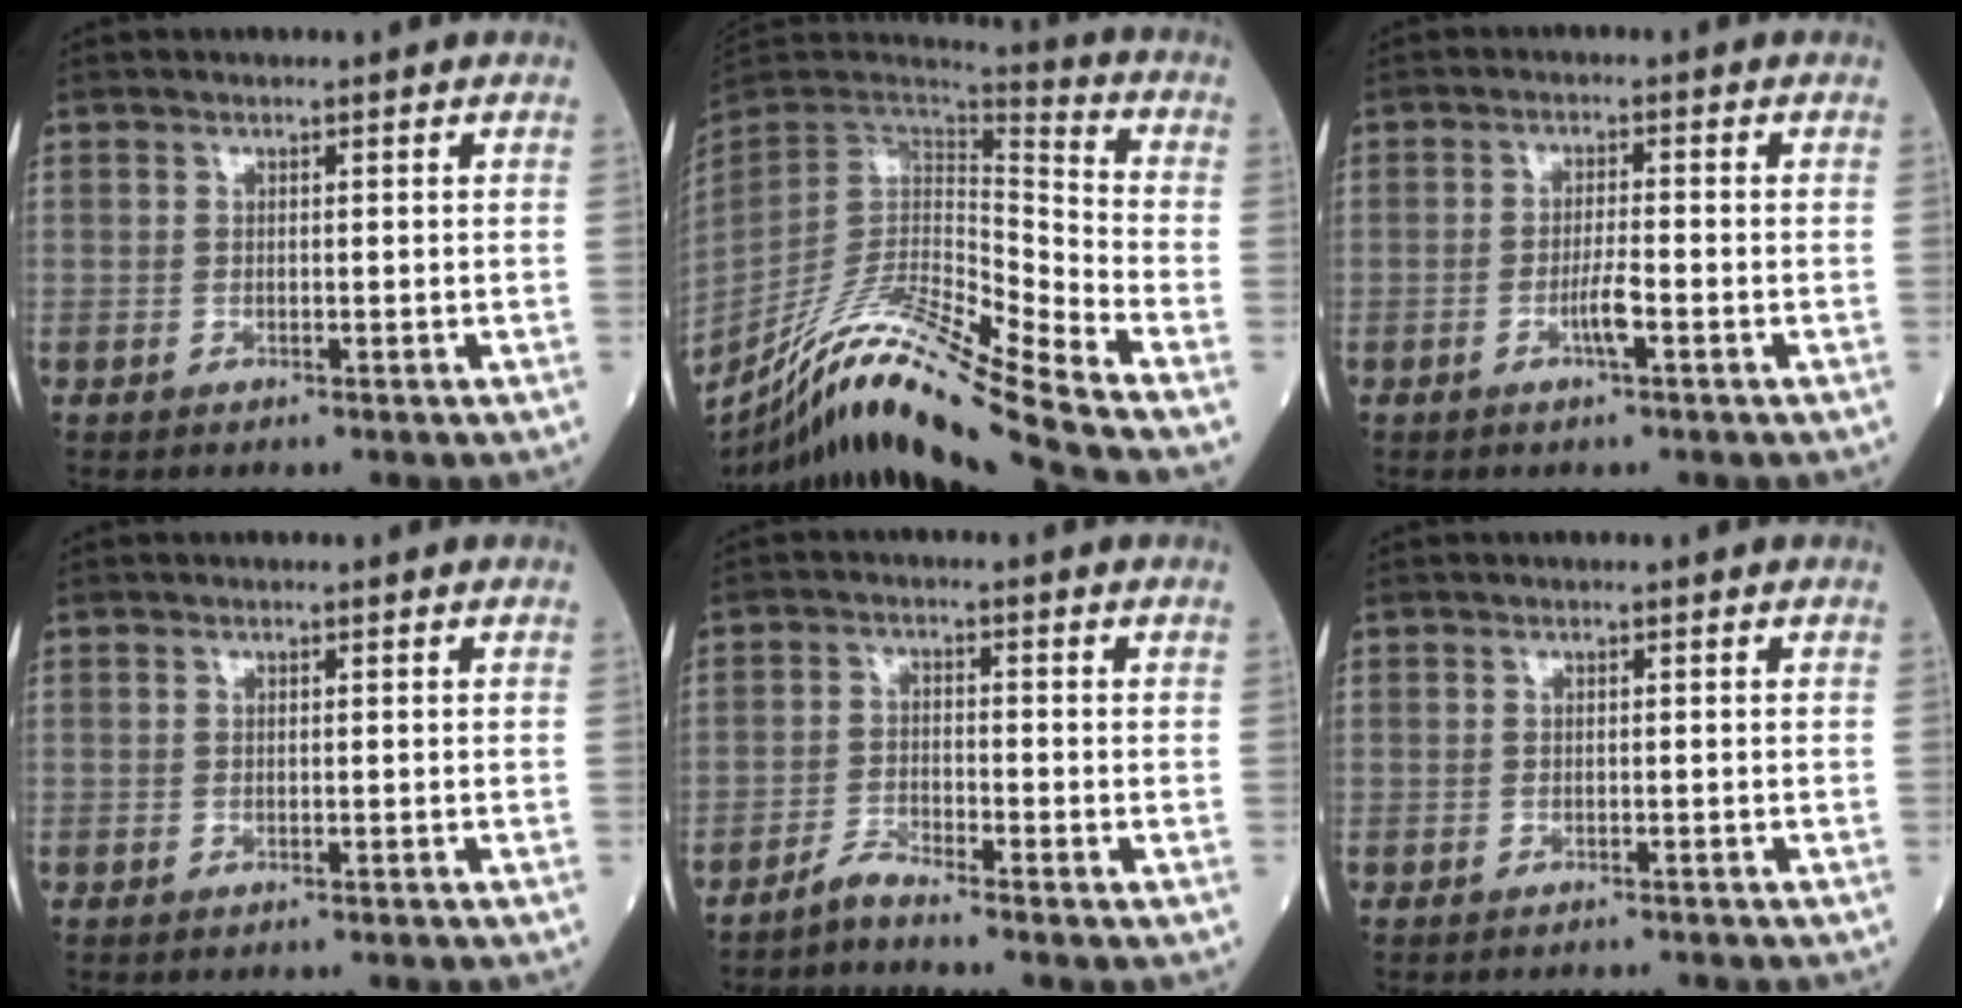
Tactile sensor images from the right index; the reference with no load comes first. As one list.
[{"total": 20.8, "force": [-17.2, -1.9, 11.4], "torque": [-0.222, -0.016, -0.312]}, {"total": 3.1, "force": [-1.4, 0.1, 2.8], "torque": [-0.054, -0.002, -0.028]}, {"total": 1.2, "force": [-1.2, -0.3, 0.3], "torque": [-0.002, 0.000, -0.015]}, {"total": 2.7, "force": [-2.6, -0.6, 0.4], "torque": [-0.012, -0.016, -0.053]}, {"total": 3.4, "force": [-3.2, 1.0, 0.2], "torque": [0.006, -0.005, -0.044]}]